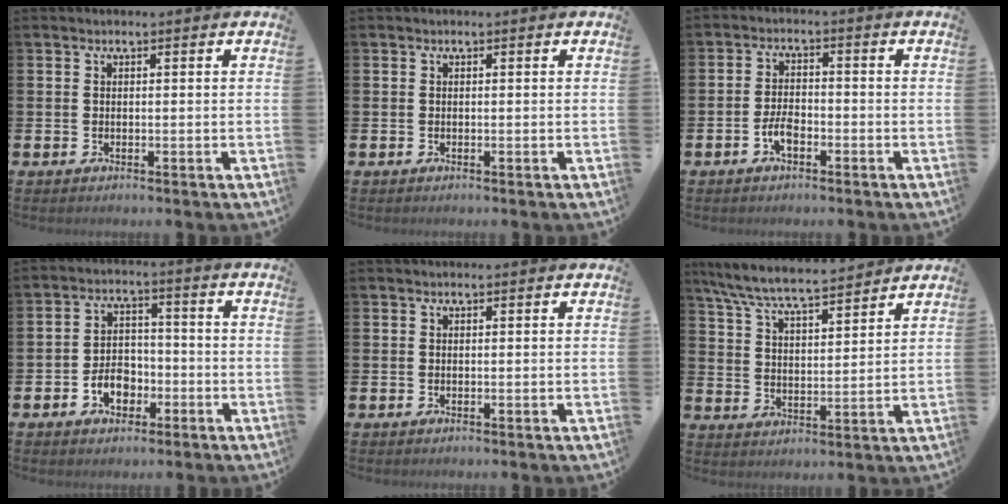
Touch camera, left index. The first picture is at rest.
{"total": 0.0}
{"total": 3.1, "force": [-1.6, 1.5, 2.3], "torque": [-0.048, 0.008, -0.028]}
{"total": 4.7, "force": [-2.2, 3.4, 2.5], "torque": [-0.030, 0.001, -0.047]}
{"total": 0.0}
{"total": 6.8, "force": [6.4, 0.5, 2.3], "torque": [-0.071, -0.034, 0.115]}